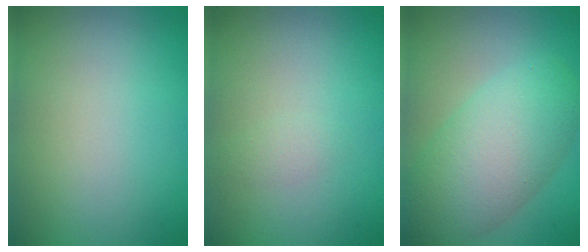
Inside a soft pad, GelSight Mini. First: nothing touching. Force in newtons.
{"total": 0.9, "press": 0.9, "slide": 0.0}
{"total": 7.6, "press": 7.6, "slide": 0.4}